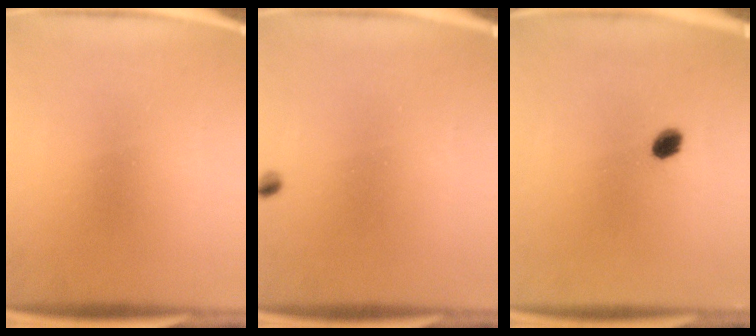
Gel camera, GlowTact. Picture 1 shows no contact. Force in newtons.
{"total": 1.0}
{"total": 2.9}